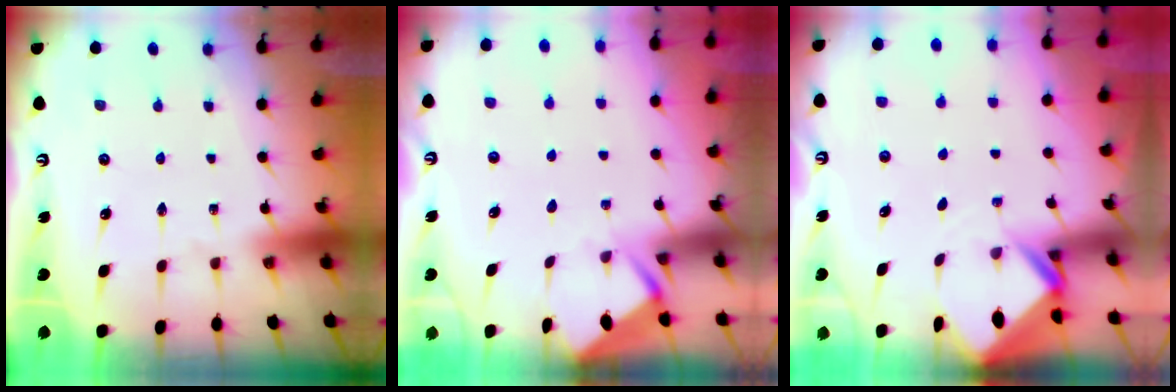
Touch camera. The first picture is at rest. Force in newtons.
{"total": 4.2, "press": 4.2, "slide": 0.2}
{"total": 2.7, "press": 2.7, "slide": 0.2}